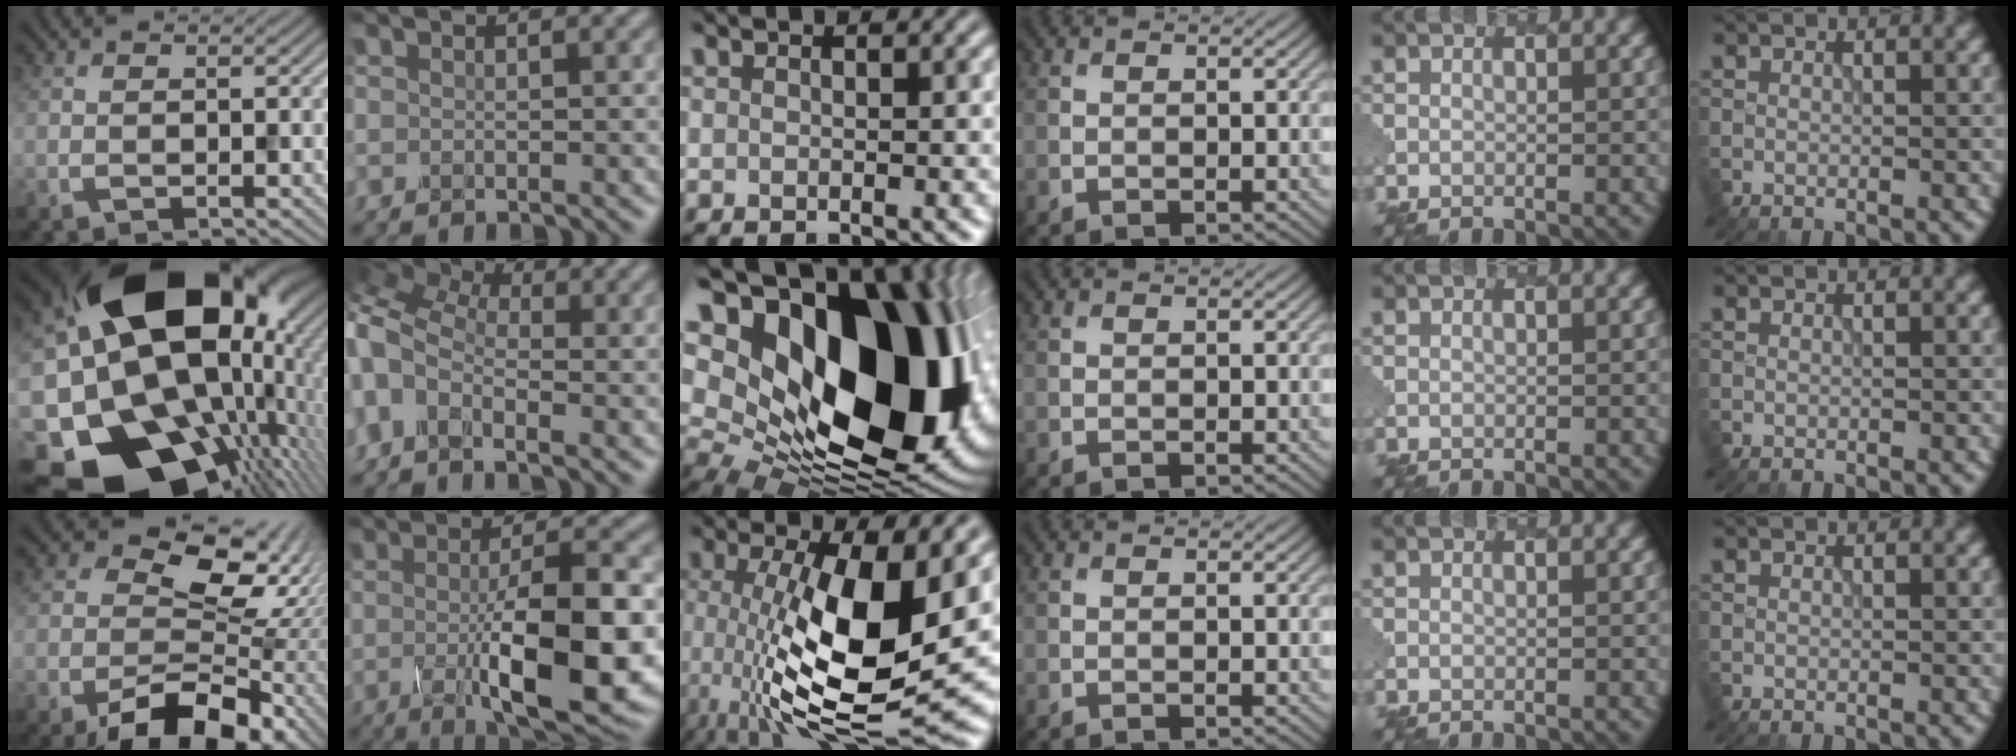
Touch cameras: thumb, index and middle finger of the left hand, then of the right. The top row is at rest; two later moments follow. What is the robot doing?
{"motion": "dispense", "object": "glue stick"}